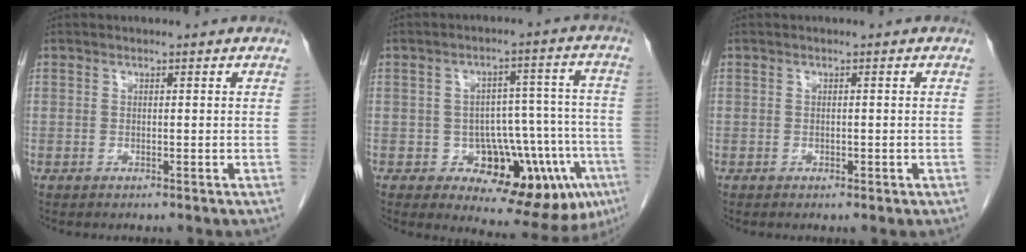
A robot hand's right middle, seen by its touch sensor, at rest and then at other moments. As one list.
[{"total": 14.2, "force": [-6.0, 6.2, 11.3], "torque": [-0.124, 0.026, -0.068]}, {"total": 0.7, "force": [-0.3, 0.3, 0.5], "torque": [-0.010, -0.001, -0.002]}]